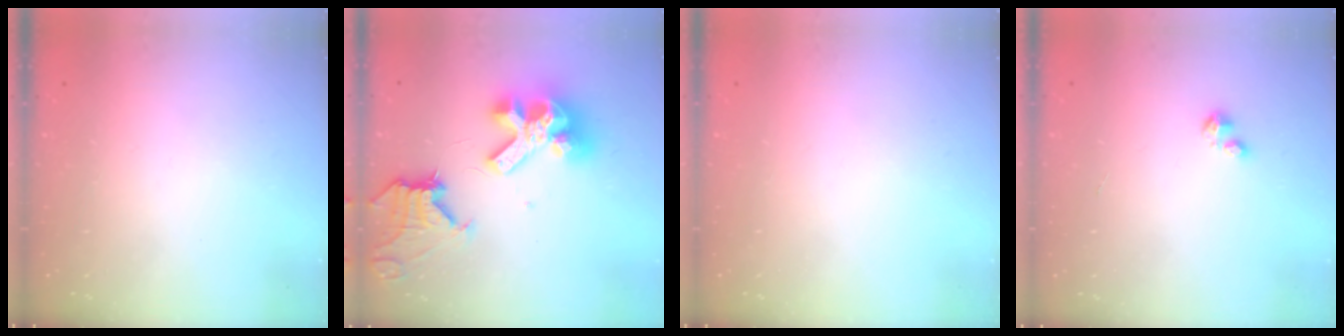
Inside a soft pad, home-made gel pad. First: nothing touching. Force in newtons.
{"total": 17.9, "press": 17.8, "slide": 2.2}
{"total": 0.0}
{"total": 2.1, "press": 2.0, "slide": 0.5}